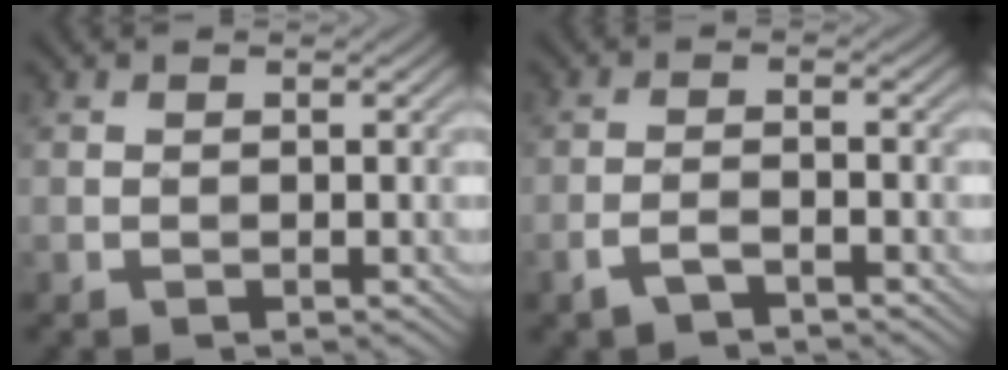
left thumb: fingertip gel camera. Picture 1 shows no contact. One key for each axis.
{"total": 2.7, "fx": -1.9, "fy": 0.5, "fz": 1.8, "tx": -0.039, "ty": 0.003, "tz": -0.045}